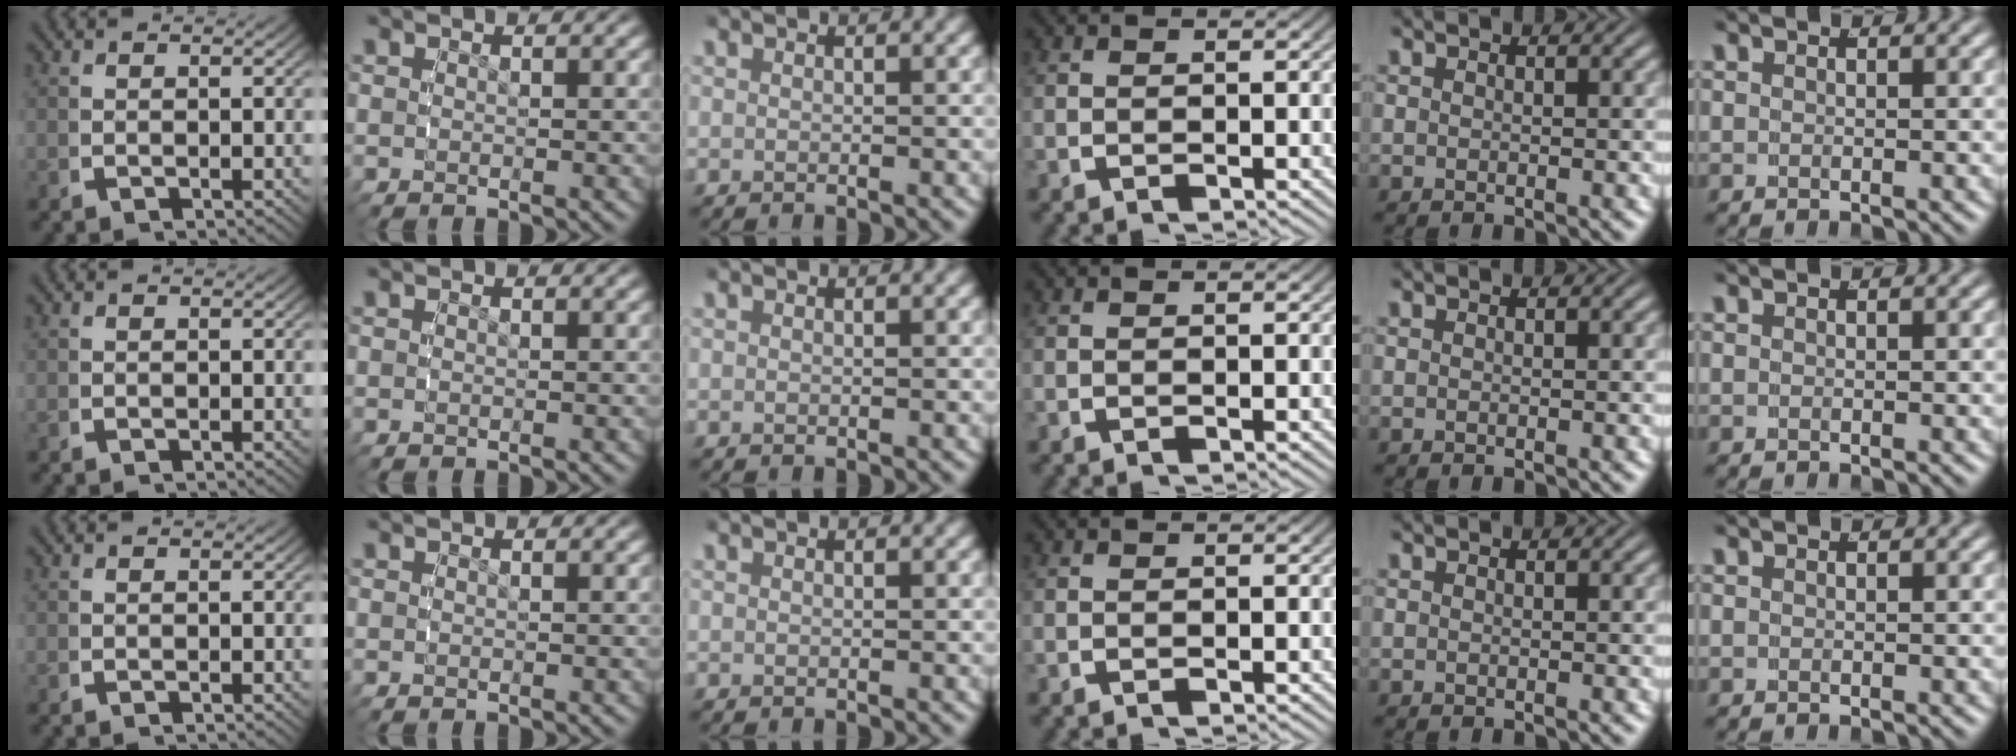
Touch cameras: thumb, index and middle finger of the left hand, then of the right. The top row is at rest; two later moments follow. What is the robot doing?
{"motion": "reach", "object": "toothpaste"}